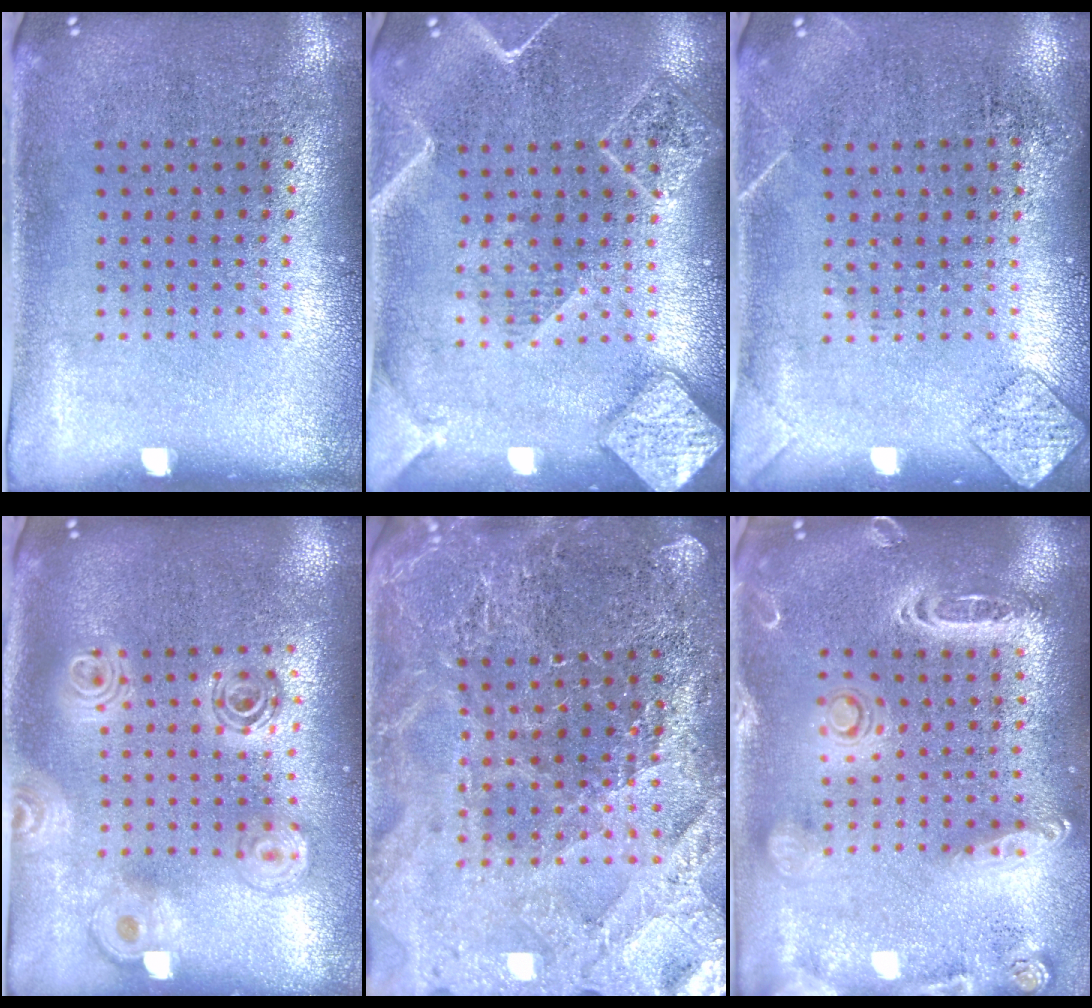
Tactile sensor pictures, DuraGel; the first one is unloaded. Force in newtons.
{"total": 2.1, "press": 2.1, "slide": 0.2}
{"total": 1.6, "press": 1.5, "slide": 0.1}
{"total": 2.1, "press": 1.7, "slide": 1.2}
{"total": 3.5, "press": 3.4, "slide": 0.8}
{"total": 2.5, "press": 2.3, "slide": 1.1}